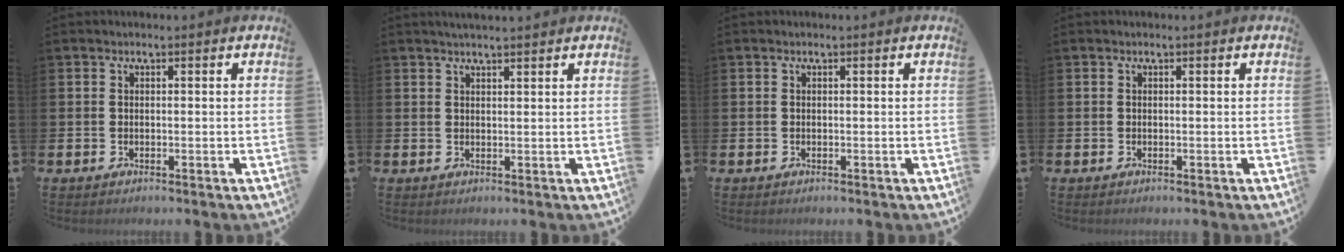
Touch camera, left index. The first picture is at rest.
{"total": 2.0, "force": [2.0, 0.1, 0.6], "torque": [-0.001, -0.008, 0.033]}
{"total": 0.0}
{"total": 0.0}